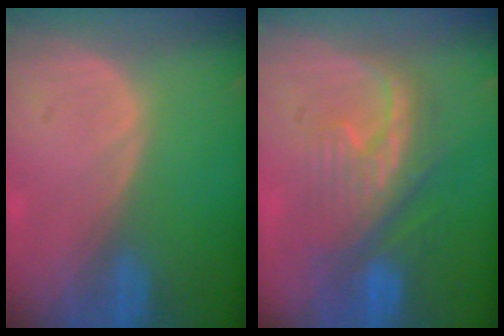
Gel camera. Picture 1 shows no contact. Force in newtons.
{"total": 7.9, "press": 7.8, "slide": 1.2}